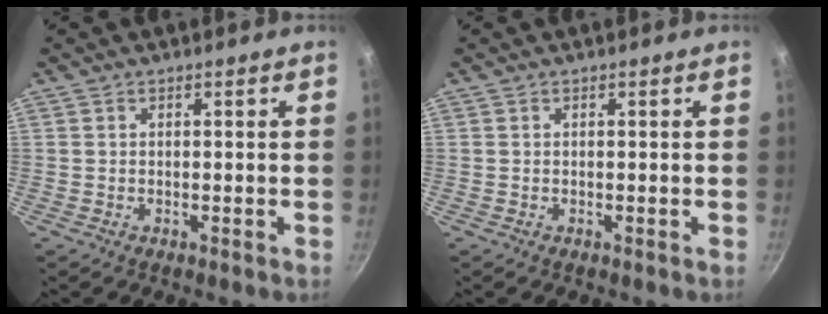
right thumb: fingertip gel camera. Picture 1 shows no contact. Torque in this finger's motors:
{"motor_torque": [0.10, -0.09, -0.33, 0.24, 0.05]}